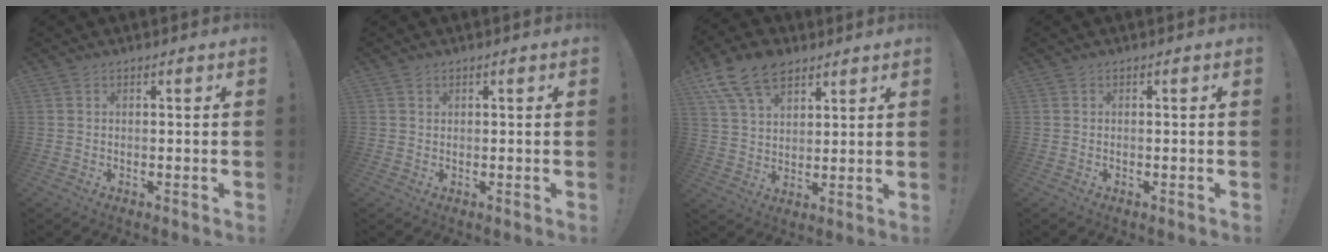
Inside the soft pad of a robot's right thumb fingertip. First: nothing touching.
{"total": 0.7, "force": [0.4, 0.6, 0.0], "torque": [-0.001, -0.001, 0.007]}
{"total": 13.7, "force": [8.2, 8.2, 7.2], "torque": [-0.122, -0.036, 0.156]}
{"total": 0.0}